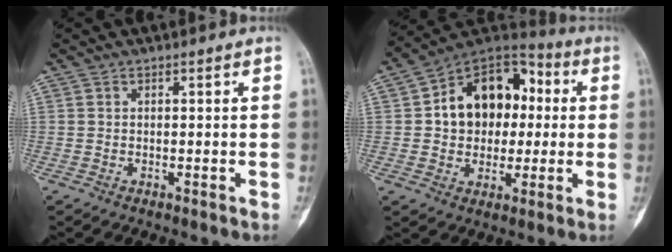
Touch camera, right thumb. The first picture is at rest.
{"total": 17.1, "force": [1.8, 12.7, 11.4], "torque": [-0.118, 0.030, 0.022]}